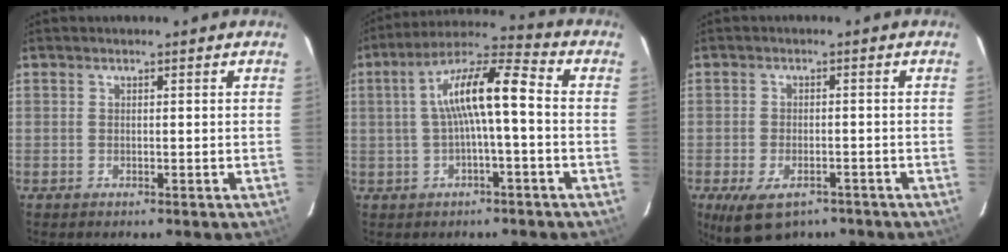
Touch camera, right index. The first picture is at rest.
{"total": 10.9, "force": [-0.3, 1.8, 10.8], "torque": [-0.199, 0.028, -0.006]}
{"total": 8.2, "force": [-5.3, 4.1, 4.8], "torque": [-0.100, -0.023, -0.082]}